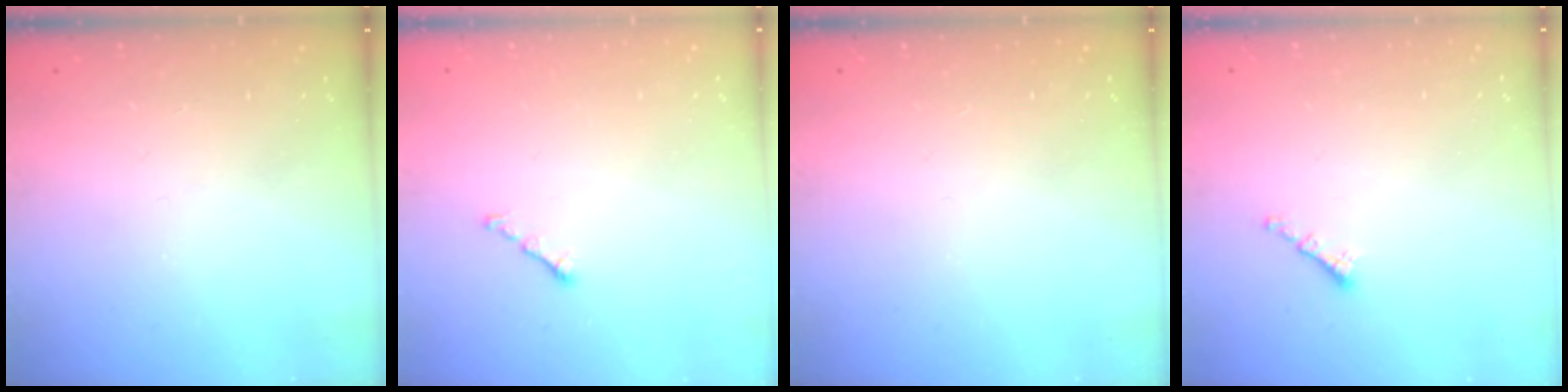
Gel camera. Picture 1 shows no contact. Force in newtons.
{"total": 0.8, "press": 0.7, "slide": 0.4}
{"total": 0.0}
{"total": 1.3, "press": 1.2, "slide": 0.5}